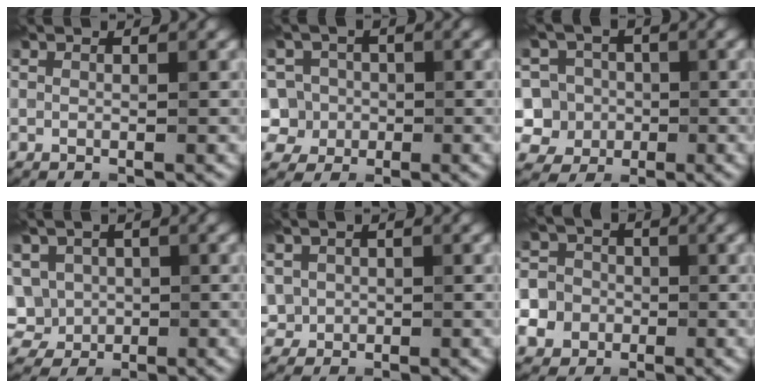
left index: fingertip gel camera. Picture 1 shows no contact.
{"total": 6.1, "force": [-0.8, 5.8, 1.8], "torque": [-0.027, 0.025, -0.039]}
{"total": 7.6, "force": [-1.3, 7.2, 2.1], "torque": [-0.038, 0.027, -0.061]}
{"total": 6.9, "force": [-0.3, 6.3, 3.0], "torque": [-0.070, 0.013, -0.025]}
{"total": 2.1, "force": [0.1, 2.0, 0.7], "torque": [-0.011, -0.006, 0.004]}
{"total": 14.1, "force": [-5.4, 12.6, 3.3], "torque": [-0.101, -0.024, -0.129]}